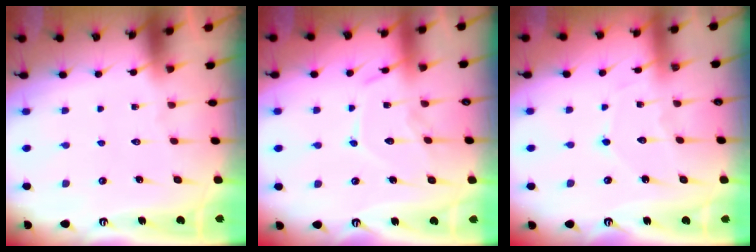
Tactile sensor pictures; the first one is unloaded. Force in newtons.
{"total": 11.5, "press": 11.5, "slide": 0.9}
{"total": 5.2, "press": 5.2, "slide": 0.5}